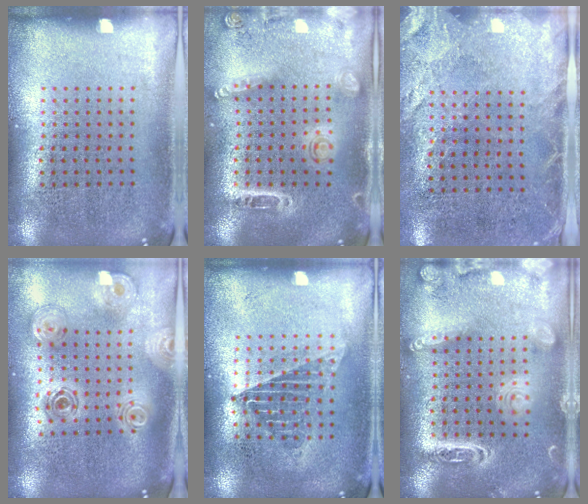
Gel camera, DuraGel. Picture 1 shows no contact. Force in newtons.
{"total": 1.6, "press": 1.4, "slide": 0.7}
{"total": 2.6, "press": 2.0, "slide": 1.6}
{"total": 1.3, "press": 1.3, "slide": 0.4}
{"total": 1.3, "press": 1.2, "slide": 0.5}
{"total": 2.1, "press": 2.1, "slide": 0.1}